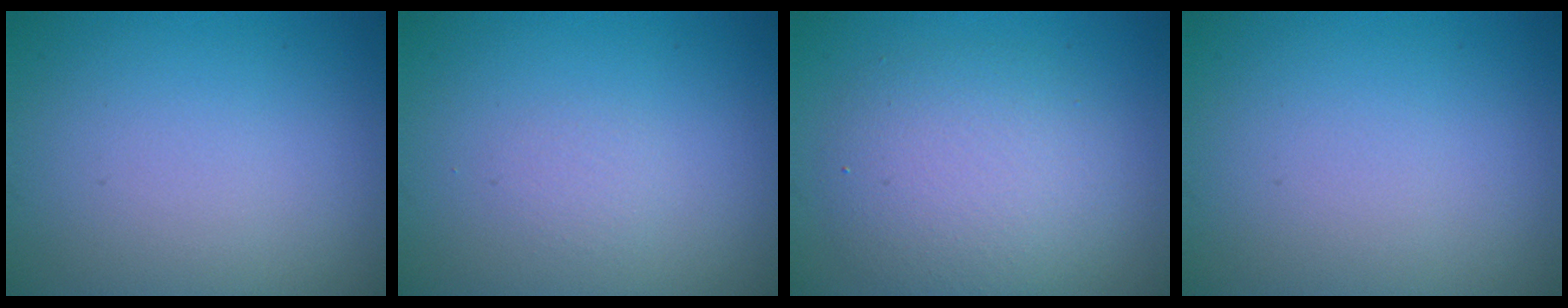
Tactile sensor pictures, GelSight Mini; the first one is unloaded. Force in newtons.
{"total": 0.0}
{"total": 4.6, "press": 4.6, "slide": 0.3}
{"total": 0.0}